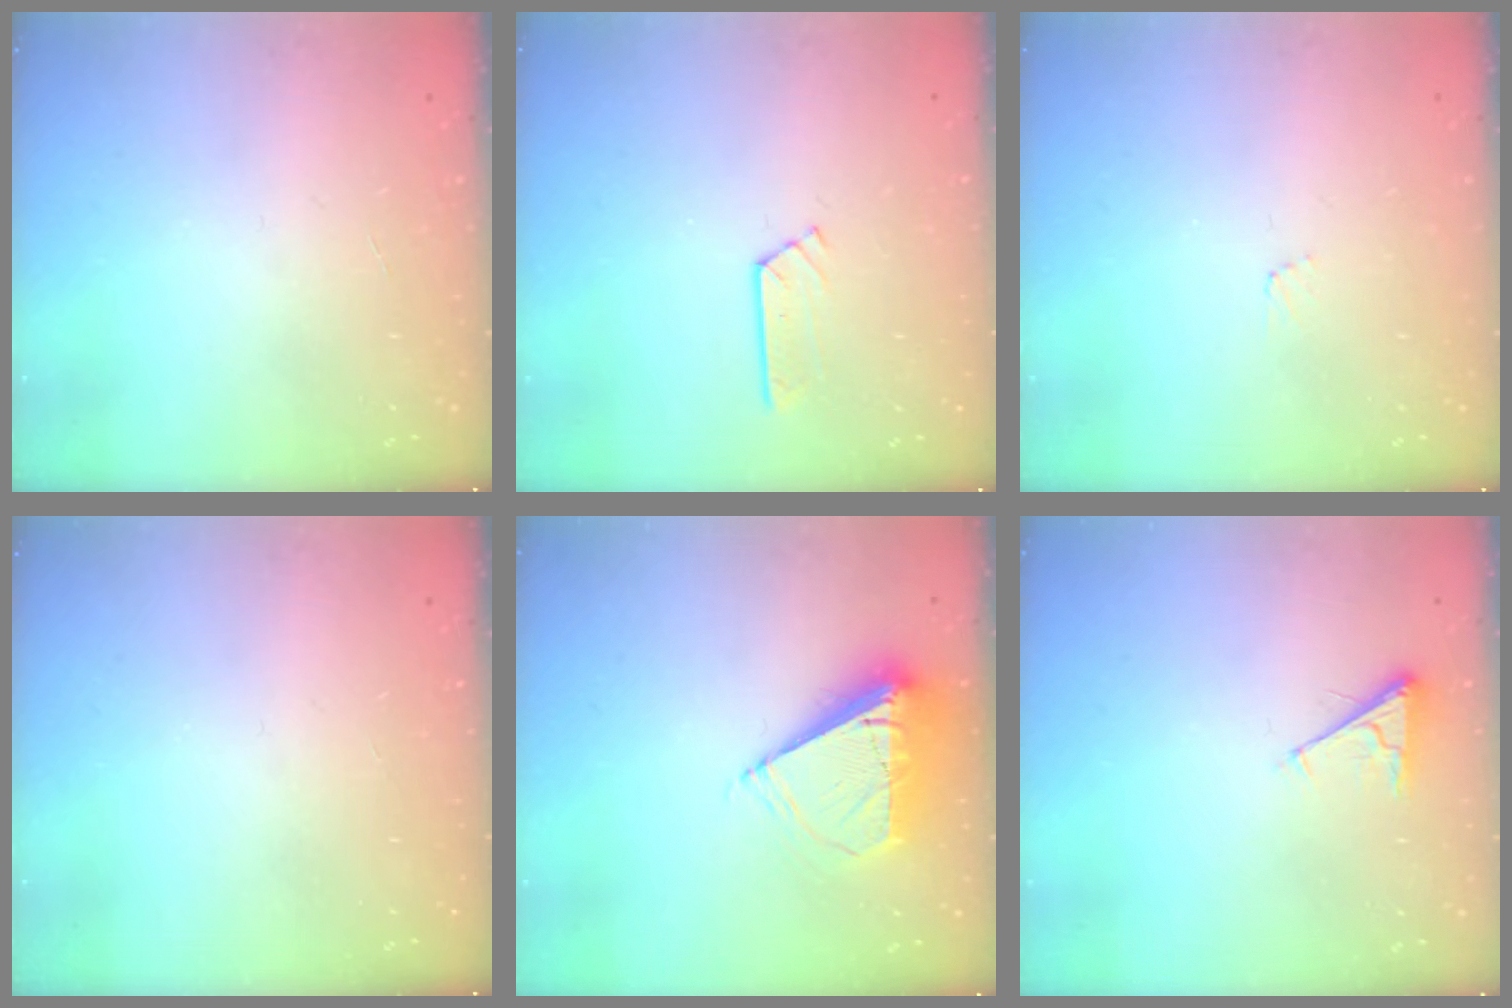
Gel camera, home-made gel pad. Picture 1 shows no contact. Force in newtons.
{"total": 2.9, "press": 2.9, "slide": 0.3}
{"total": 3.5, "press": 3.5, "slide": 0.4}
{"total": 0.0}
{"total": 9.6, "press": 9.6, "slide": 1.0}
{"total": 2.8, "press": 2.8, "slide": 0.4}